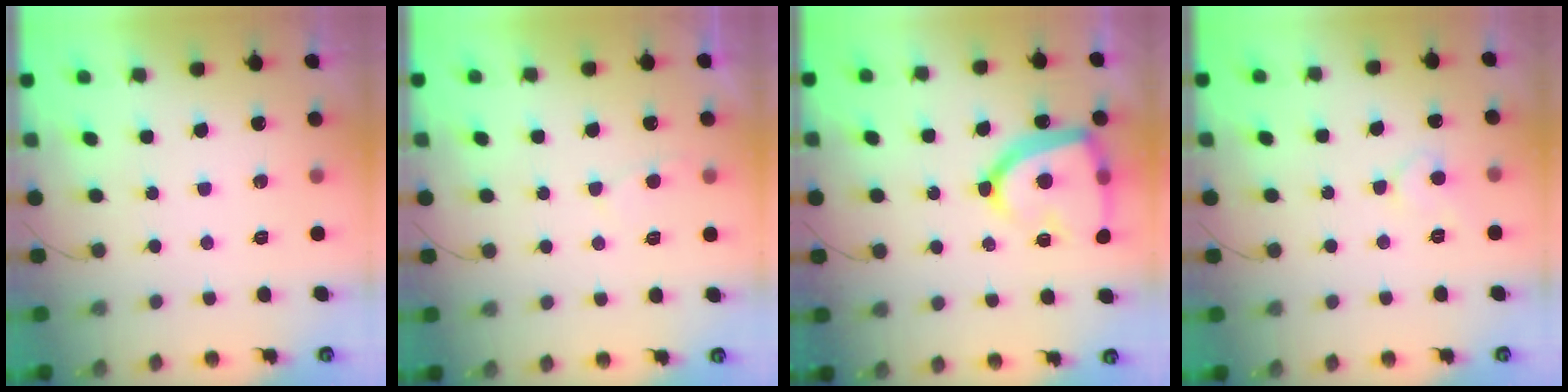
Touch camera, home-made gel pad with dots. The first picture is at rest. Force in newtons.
{"total": 2.8, "press": 2.7, "slide": 0.3}
{"total": 19.0, "press": 18.9, "slide": 1.7}
{"total": 5.9, "press": 5.9, "slide": 0.4}